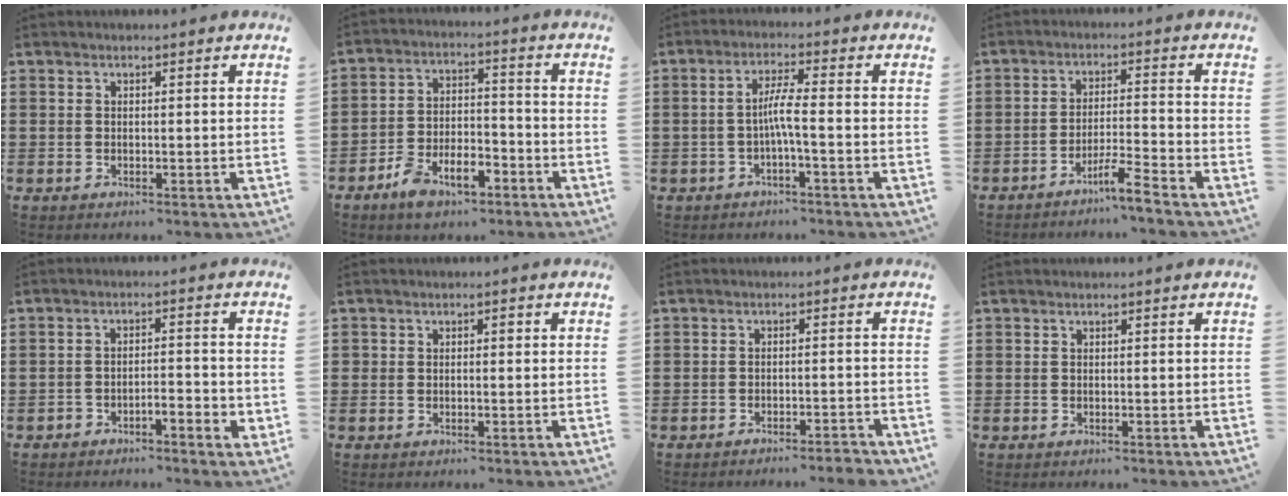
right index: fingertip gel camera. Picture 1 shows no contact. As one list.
[{"total": 6.8, "force": [-4.6, 3.3, 3.8], "torque": [-0.080, 0.017, -0.089]}, {"total": 4.2, "force": [-1.2, -0.1, 4.1], "torque": [-0.074, -0.003, -0.026]}, {"total": 4.8, "force": [-4.1, -0.3, 2.4], "torque": [-0.050, -0.007, -0.080]}, {"total": 2.6, "force": [-2.2, 0.6, 1.2], "torque": [-0.023, 0.007, -0.044]}, {"total": 0.8, "force": [-0.1, 0.4, 0.7], "torque": [-0.013, 0.002, -0.005]}, {"total": 2.3, "force": [-2.3, -0.2, 0.5], "torque": [-0.010, -0.001, -0.047]}, {"total": 0.0}]